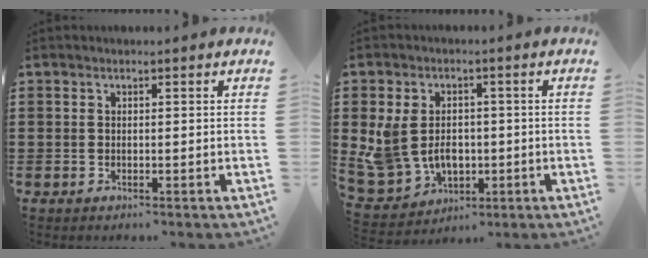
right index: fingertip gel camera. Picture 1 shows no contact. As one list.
[{"total": 7.8, "force": [-0.3, 6.4, 4.4], "torque": [-0.129, 0.009, -0.007]}]